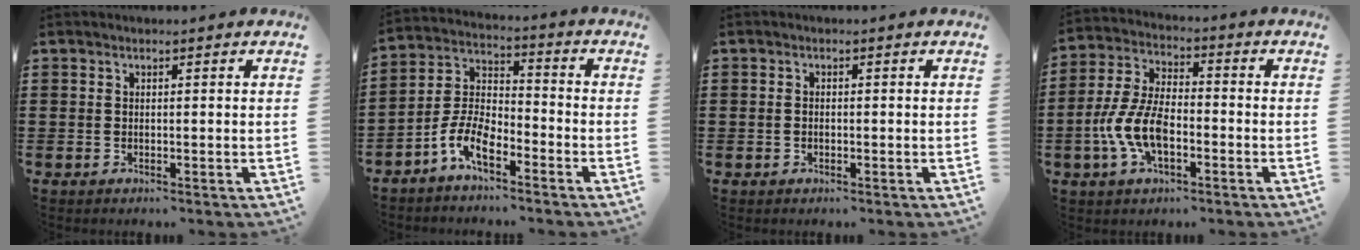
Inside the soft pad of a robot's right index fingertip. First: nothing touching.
{"total": 7.6, "force": [-4.9, 3.1, 4.9], "torque": [-0.126, -0.001, -0.100]}
{"total": 0.6, "force": [-0.2, 0.4, 0.4], "torque": [-0.010, 0.001, -0.004]}
{"total": 8.8, "force": [-3.2, 4.3, 6.9], "torque": [-0.172, -0.003, -0.068]}